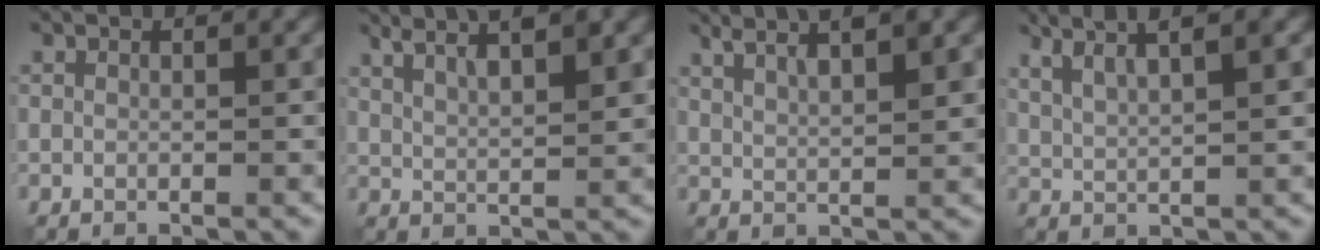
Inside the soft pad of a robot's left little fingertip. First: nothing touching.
{"total": 7.7, "force": [5.0, 2.2, 5.4], "torque": [-0.070, 0.024, 0.058]}
{"total": 7.0, "force": [4.5, 2.0, 5.0], "torque": [-0.064, 0.027, 0.052]}
{"total": 6.3, "force": [3.9, 1.7, 4.6], "torque": [-0.068, 0.024, 0.045]}